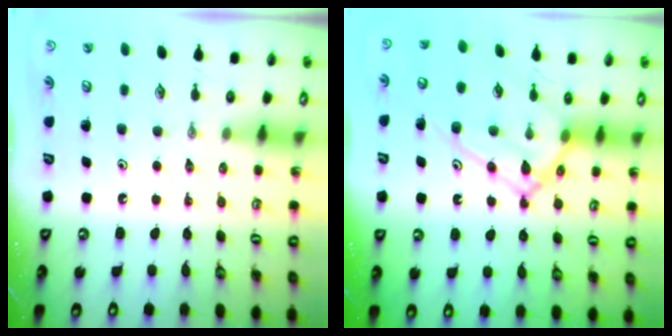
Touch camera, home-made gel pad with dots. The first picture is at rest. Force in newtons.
{"total": 14.2, "press": 14.2, "slide": 1.2}